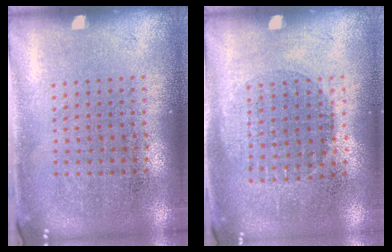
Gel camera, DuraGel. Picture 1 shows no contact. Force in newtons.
{"total": 0.9, "press": 0.8, "slide": 0.4}